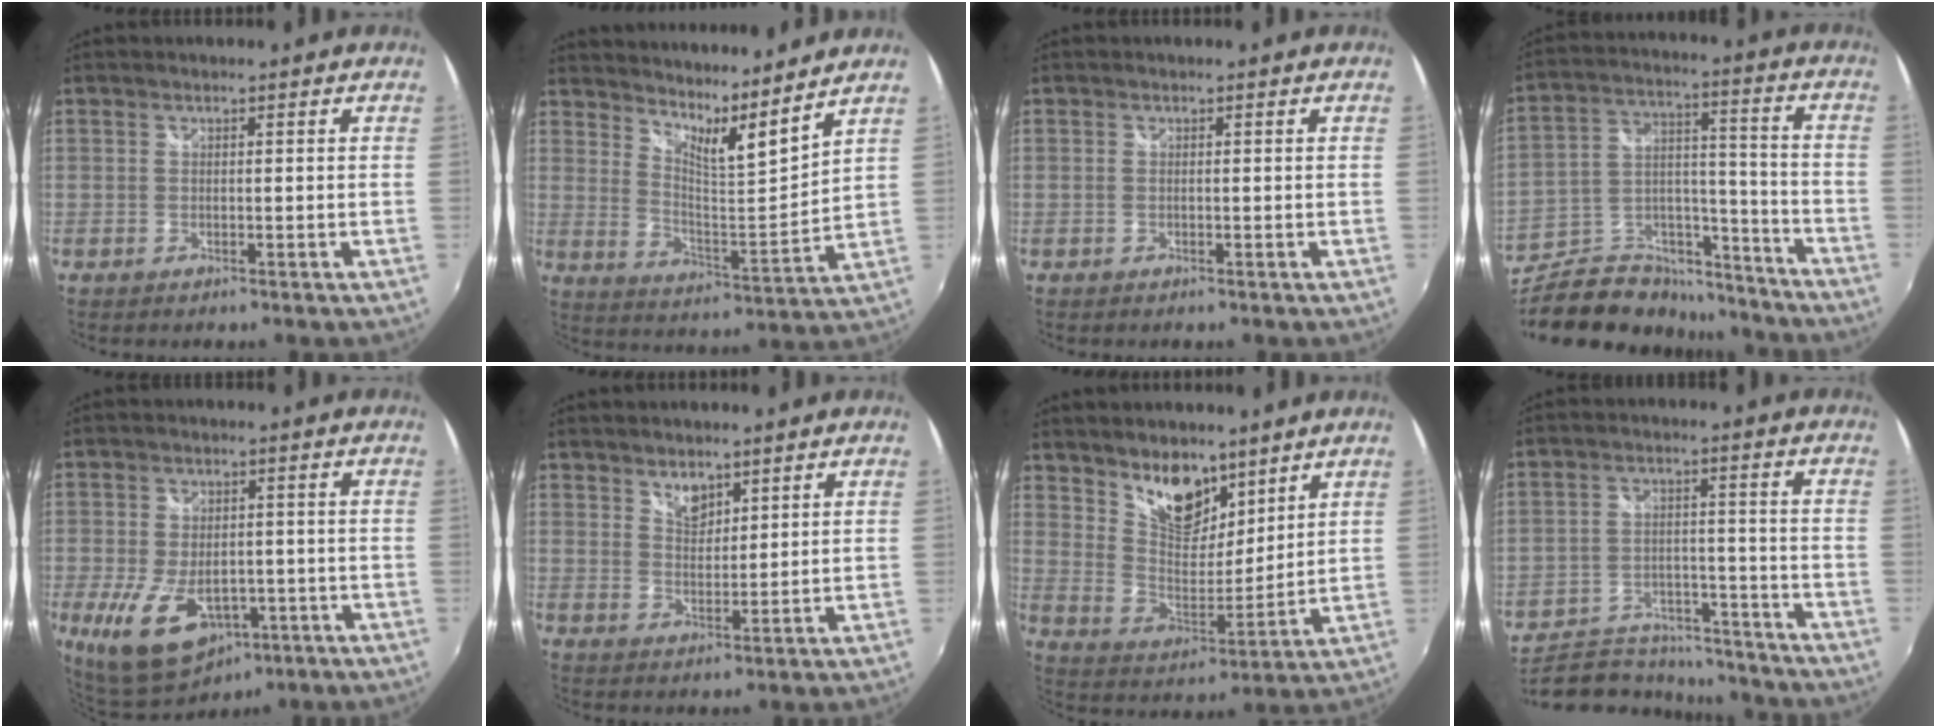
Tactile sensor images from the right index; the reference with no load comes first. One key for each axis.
{"total": 11.4, "fx": 10.0, "fy": 0.4, "fz": 5.5, "tx": -0.075, "ty": -0.030, "tz": 0.156}
{"total": 0.0}
{"total": 21.6, "fx": -16.5, "fy": 10.5, "fz": 9.1, "tx": -0.184, "ty": 0.046, "tz": -0.243}
{"total": 14.0, "fx": -6.0, "fy": 8.4, "fz": 9.6, "tx": -0.211, "ty": -0.032, "tz": -0.089}
{"total": 3.7, "fx": 2.7, "fy": 1.9, "fz": 1.6, "tx": -0.020, "ty": 0.000, "tz": 0.048}
{"total": 11.8, "fx": 8.4, "fy": 5.8, "fz": 6.0, "tx": -0.098, "ty": -0.003, "tz": 0.157}
{"total": 16.8, "fx": -14.4, "fy": 6.8, "fz": 5.3, "tx": -0.123, "ty": 0.008, "tz": -0.202}